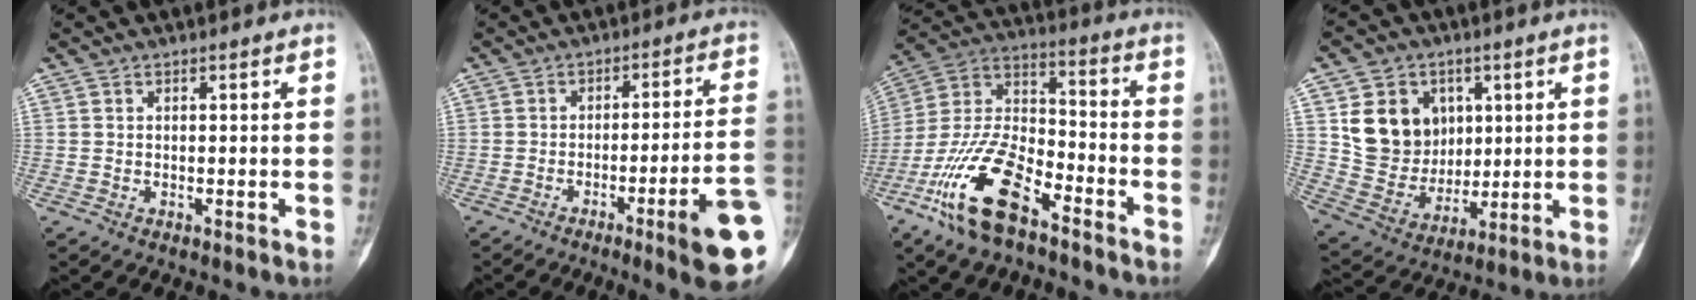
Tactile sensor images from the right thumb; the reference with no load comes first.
{"total": 13.6, "force": [-5.4, 0.9, 12.5], "torque": [-0.147, 0.020, -0.074]}
{"total": 18.4, "force": [-10.5, 7.8, 12.9], "torque": [-0.252, 0.061, -0.204]}
{"total": 13.9, "force": [4.1, 11.8, 6.2], "torque": [-0.066, -0.014, 0.092]}